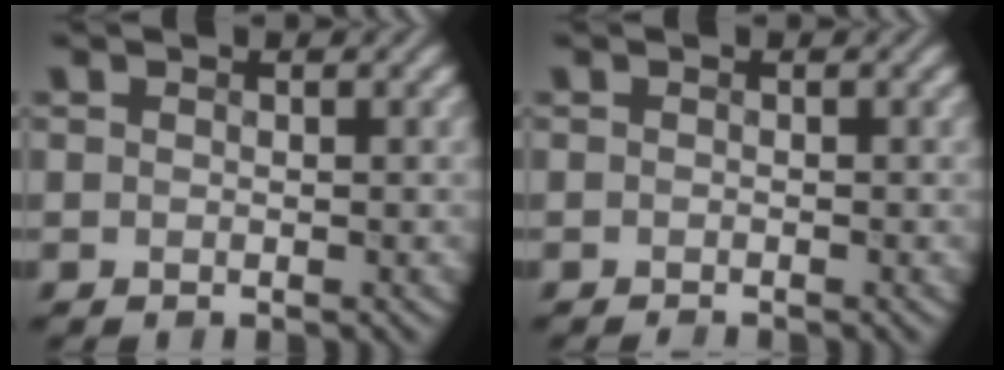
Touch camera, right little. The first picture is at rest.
{"total": 0.6, "force": [-0.6, -0.1, 0.1], "torque": [-0.003, 0.000, -0.012]}